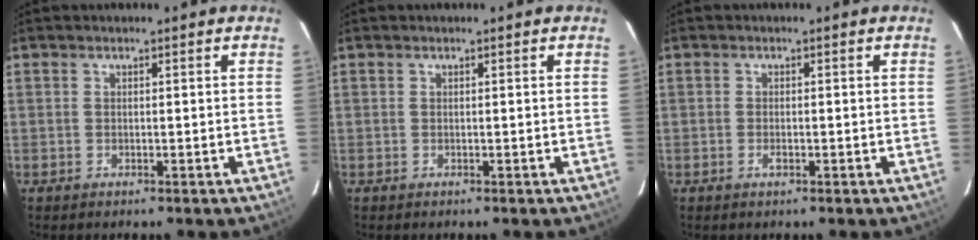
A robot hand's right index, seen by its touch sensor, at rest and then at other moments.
{"total": 0.0}
{"total": 1.3, "force": [-0.7, 0.6, 0.9], "torque": [-0.019, 0.000, -0.013]}